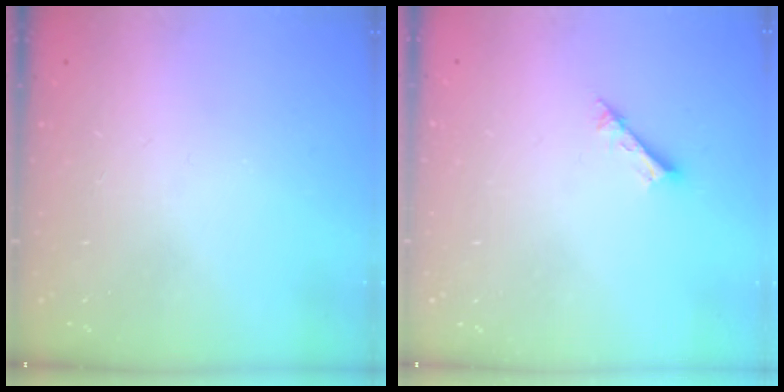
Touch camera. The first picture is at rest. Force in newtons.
{"total": 2.2, "press": 2.1, "slide": 0.4}